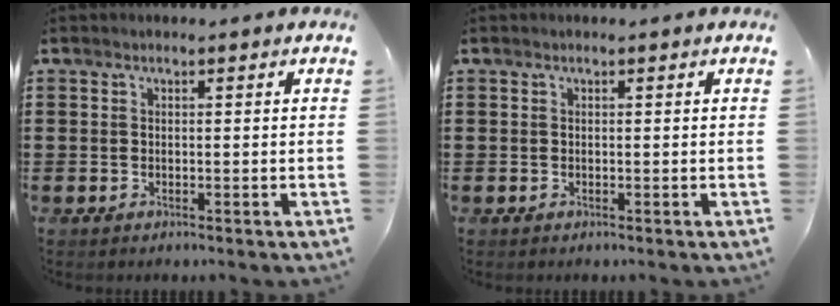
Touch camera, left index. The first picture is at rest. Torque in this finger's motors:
{"motor_torque": [0.00, 0.00, 0.00, -0.01]}